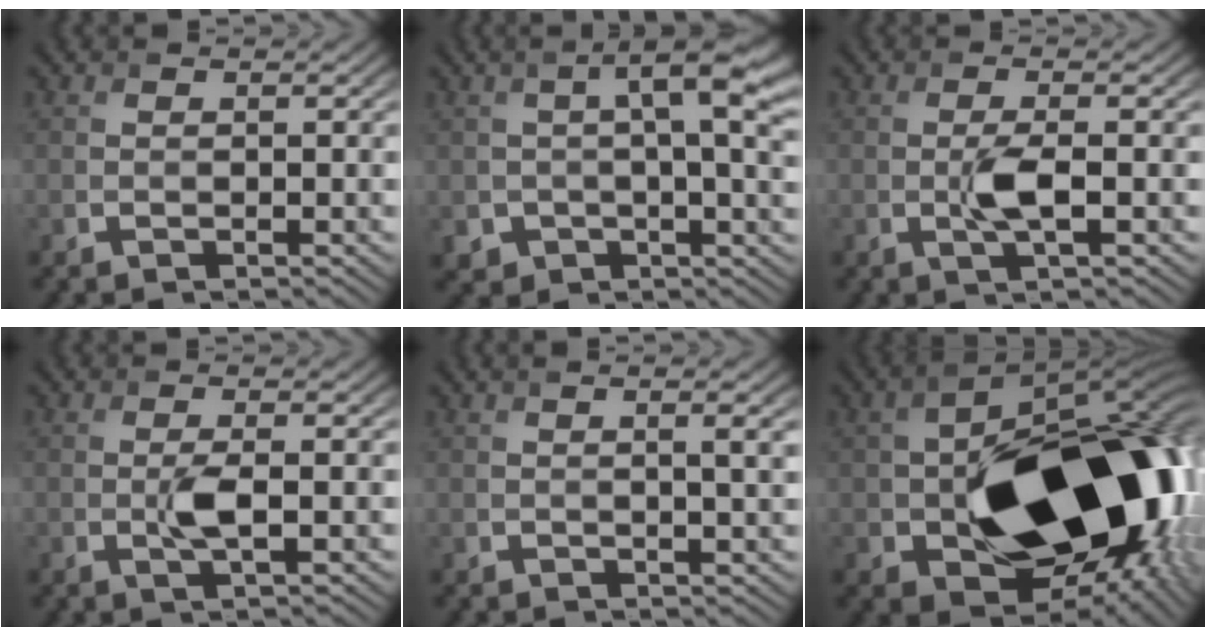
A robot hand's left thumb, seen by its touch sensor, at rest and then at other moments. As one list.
[{"total": 7.0, "force": [1.2, 3.7, 5.8], "torque": [-0.106, -0.010, 0.025]}, {"total": 2.9, "force": [-0.2, 0.5, 2.8], "torque": [-0.065, 0.002, -0.006]}, {"total": 2.3, "force": [0.0, 0.4, 2.2], "torque": [-0.051, 0.002, 0.002]}, {"total": 2.4, "force": [0.9, 0.4, 2.2], "torque": [-0.033, 0.008, 0.016]}, {"total": 20.0, "force": [-2.9, 13.0, 14.9], "torque": [-0.214, -0.050, -0.005]}]